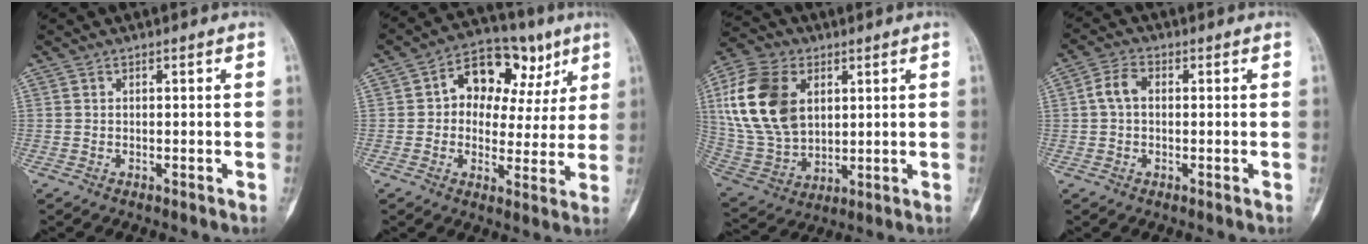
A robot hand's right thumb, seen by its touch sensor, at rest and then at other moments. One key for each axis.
{"total": 14.5, "fx": 5.0, "fy": 10.0, "fz": 9.3, "tx": -0.076, "ty": 0.014, "tz": 0.071}
{"total": 19.3, "fx": 5.0, "fy": 13.0, "fz": 13.4, "tx": -0.264, "ty": -0.006, "tz": 0.103}
{"total": 4.2, "fx": 0.3, "fy": 2.8, "fz": 3.1, "tx": -0.062, "ty": 0.014, "tz": -0.001}